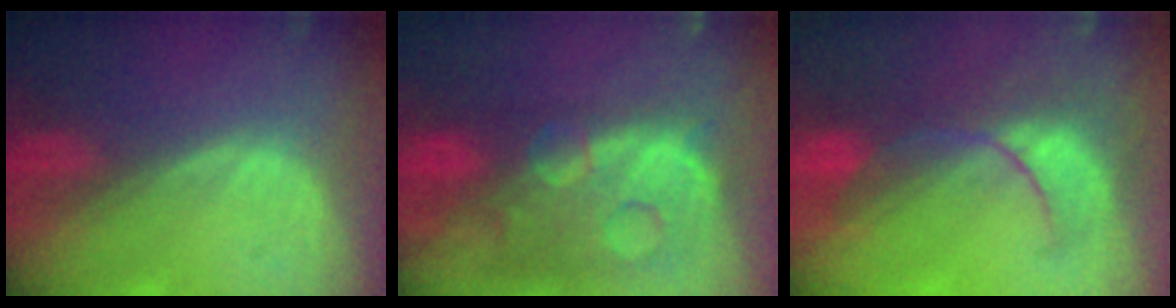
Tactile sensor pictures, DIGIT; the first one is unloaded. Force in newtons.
{"total": 13.8, "press": 11.2, "slide": 8.1}
{"total": 8.0, "press": 7.8, "slide": 1.6}